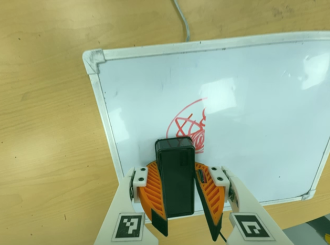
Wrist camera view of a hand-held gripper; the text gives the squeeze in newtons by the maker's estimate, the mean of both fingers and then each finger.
{"total": 14.0, "left": 16.0, "right": 12.0}